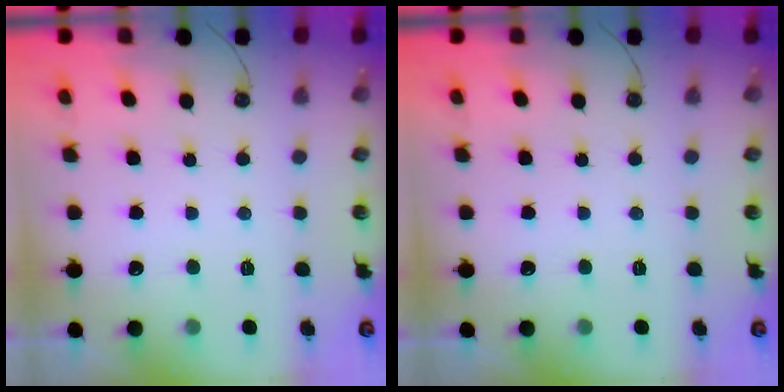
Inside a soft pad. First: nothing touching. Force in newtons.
{"total": 0.0}